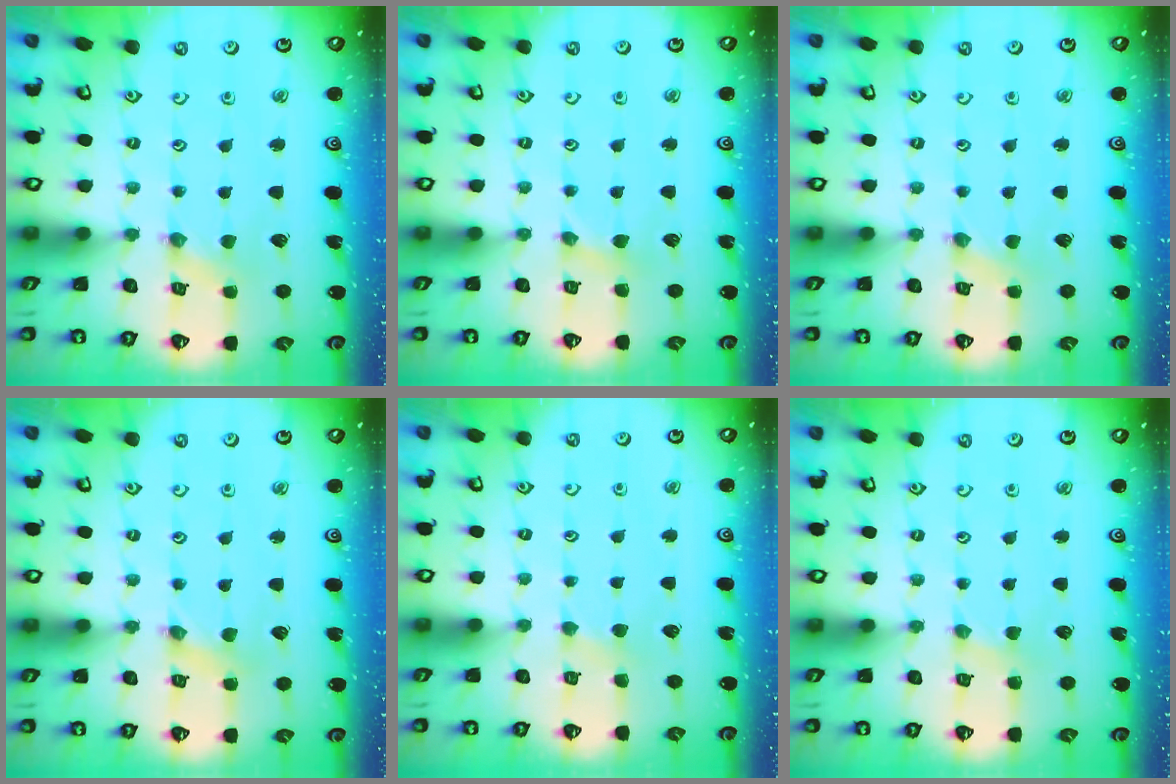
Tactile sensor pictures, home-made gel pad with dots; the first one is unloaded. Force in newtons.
{"total": 2.2, "press": 2.2, "slide": 0.4}
{"total": 1.4, "press": 1.4, "slide": 0.3}
{"total": 1.4, "press": 1.3, "slide": 0.2}
{"total": 2.0, "press": 1.9, "slide": 0.4}
{"total": 1.2, "press": 1.2, "slide": 0.3}